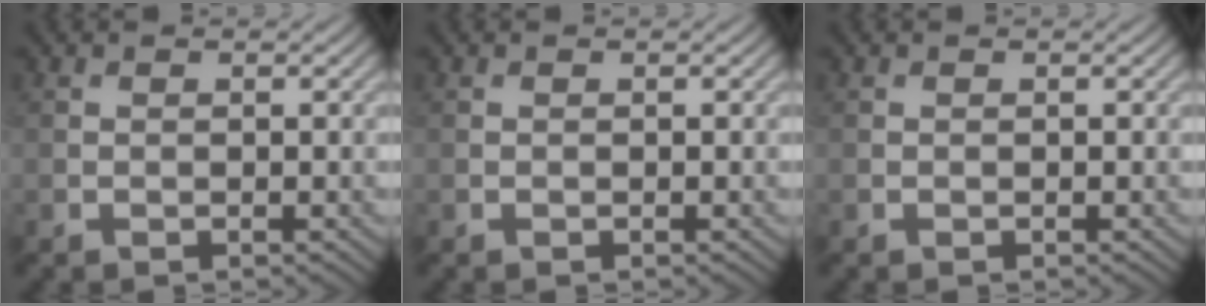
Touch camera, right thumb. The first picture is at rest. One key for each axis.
{"total": 0.0}
{"total": 0.0}